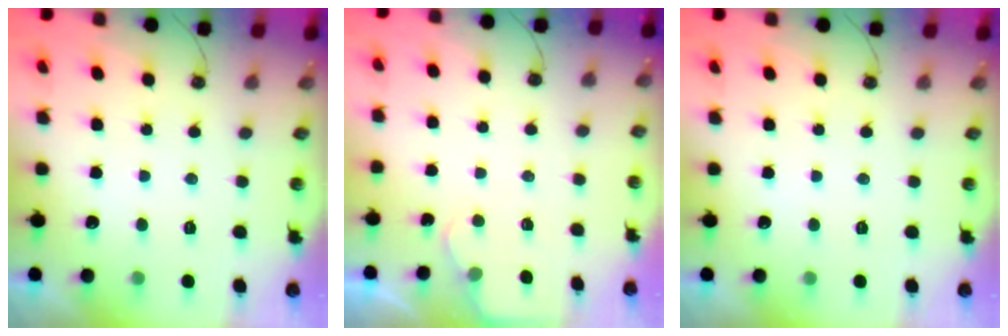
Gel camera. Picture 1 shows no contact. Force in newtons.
{"total": 3.2, "press": 3.1, "slide": 0.3}
{"total": 0.0}